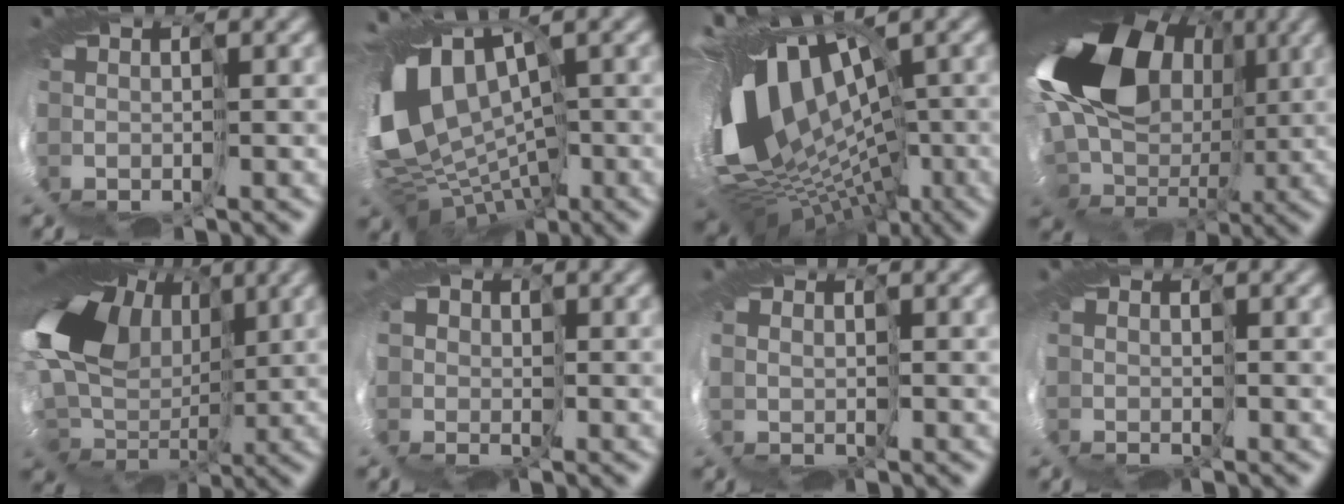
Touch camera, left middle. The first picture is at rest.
{"total": 11.3, "force": [1.2, 7.6, 8.3], "torque": [-0.204, -0.025, 0.041]}
{"total": 13.5, "force": [0.2, 8.0, 10.8], "torque": [-0.224, 0.001, 0.007]}
{"total": 20.0, "force": [3.2, 16.0, 11.6], "torque": [-0.218, -0.011, -0.008]}
{"total": 16.5, "force": [4.5, 11.8, 10.6], "torque": [-0.204, -0.001, 0.063]}
{"total": 5.3, "force": [2.2, 4.5, 1.6], "torque": [-0.048, 0.021, -0.007]}
{"total": 1.4, "force": [1.3, 0.3, -0.4], "torque": [-0.009, 0.006, 0.019]}
{"total": 1.2, "force": [0.9, 0.5, -0.5], "torque": [-0.008, 0.002, 0.009]}